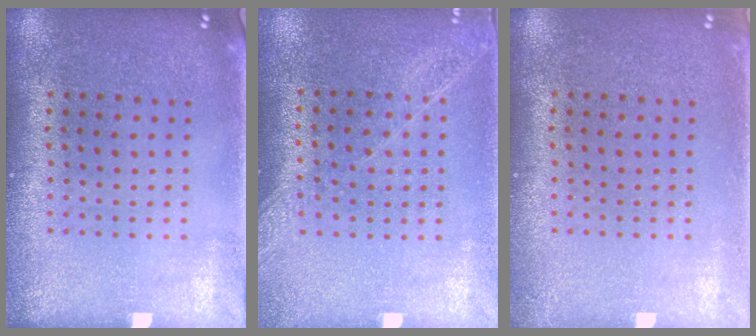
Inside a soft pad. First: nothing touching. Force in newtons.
{"total": 1.3, "press": 1.2, "slide": 0.3}
{"total": 0.6, "press": 0.6, "slide": 0.0}